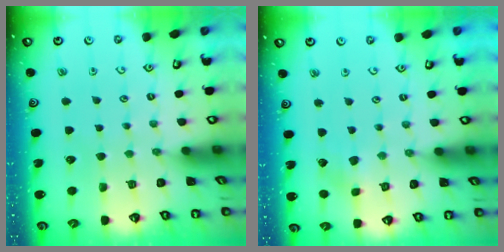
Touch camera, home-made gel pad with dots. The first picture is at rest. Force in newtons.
{"total": 2.5, "press": 2.4, "slide": 0.3}